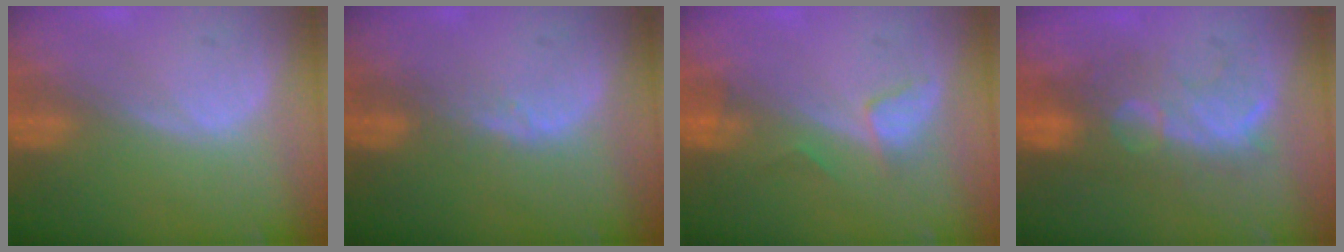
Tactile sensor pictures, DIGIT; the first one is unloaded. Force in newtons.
{"total": 1.7, "press": 1.7, "slide": 0.1}
{"total": 2.8, "press": 2.7, "slide": 0.4}
{"total": 8.4, "press": 8.1, "slide": 2.2}